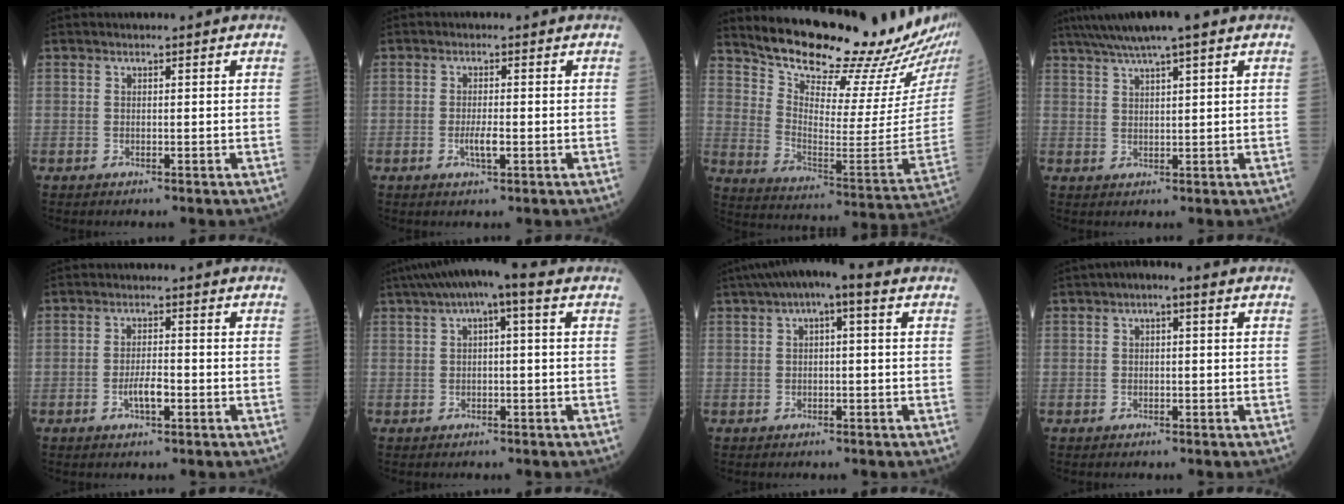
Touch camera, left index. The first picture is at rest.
{"total": 2.4, "force": [-0.6, 0.5, 2.2], "torque": [-0.046, -0.002, -0.011]}
{"total": 24.3, "force": [22.3, 1.7, 9.3], "torque": [-0.161, -0.105, 0.311]}
{"total": 9.0, "force": [6.7, 0.5, 6.0], "torque": [-0.102, 0.038, 0.107]}
{"total": 3.3, "force": [-1.3, 0.9, 2.9], "torque": [-0.058, 0.001, -0.025]}
{"total": 7.6, "force": [3.6, 1.2, 6.6], "torque": [-0.110, 0.042, 0.051]}
{"total": 6.3, "force": [2.9, 1.3, 5.5], "torque": [-0.095, 0.038, 0.039]}
{"total": 2.2, "force": [0.7, 0.6, 1.9], "torque": [-0.026, 0.008, 0.006]}